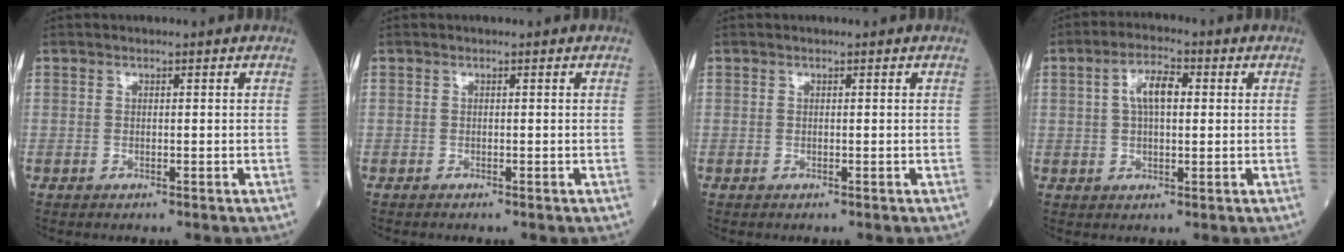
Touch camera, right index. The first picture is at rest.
{"total": 0.0}
{"total": 0.0}
{"total": 5.5, "force": [1.2, 2.1, 5.0], "torque": [-0.096, 0.014, 0.020]}